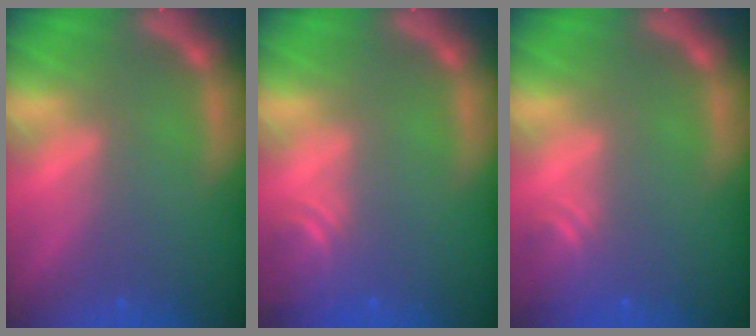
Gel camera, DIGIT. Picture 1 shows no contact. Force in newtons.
{"total": 3.0}
{"total": 2.4}